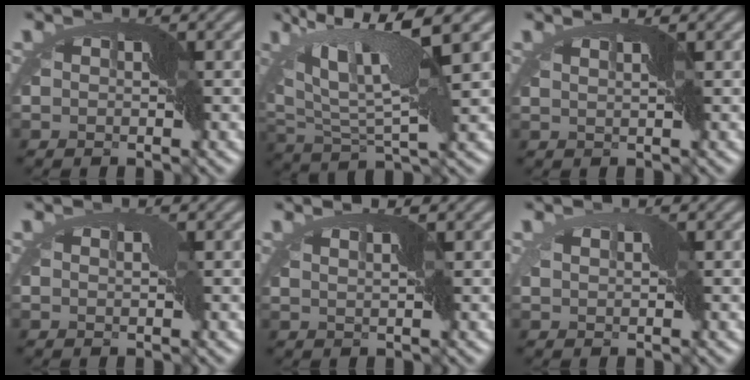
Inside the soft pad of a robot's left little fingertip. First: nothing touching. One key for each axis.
{"total": 7.9, "fx": 4.9, "fy": 0.9, "fz": 6.1, "tx": -0.144, "ty": 0.011, "tz": 0.086}
{"total": 1.4, "fx": 0.9, "fy": -1.0, "fz": -0.4, "tx": -0.004, "ty": 0.002, "tz": 0.017}
{"total": 0.9, "fx": 0.2, "fy": 0.3, "fz": 0.8, "tx": -0.015, "ty": 0.001, "tz": 0.005}
{"total": 1.7, "fx": 1.0, "fy": -1.3, "fz": -0.5, "tx": -0.002, "ty": 0.001, "tz": 0.019}
{"total": 1.1, "fx": 0.5, "fy": 0.4, "fz": 0.9, "tx": -0.022, "ty": 0.001, "tz": 0.009}